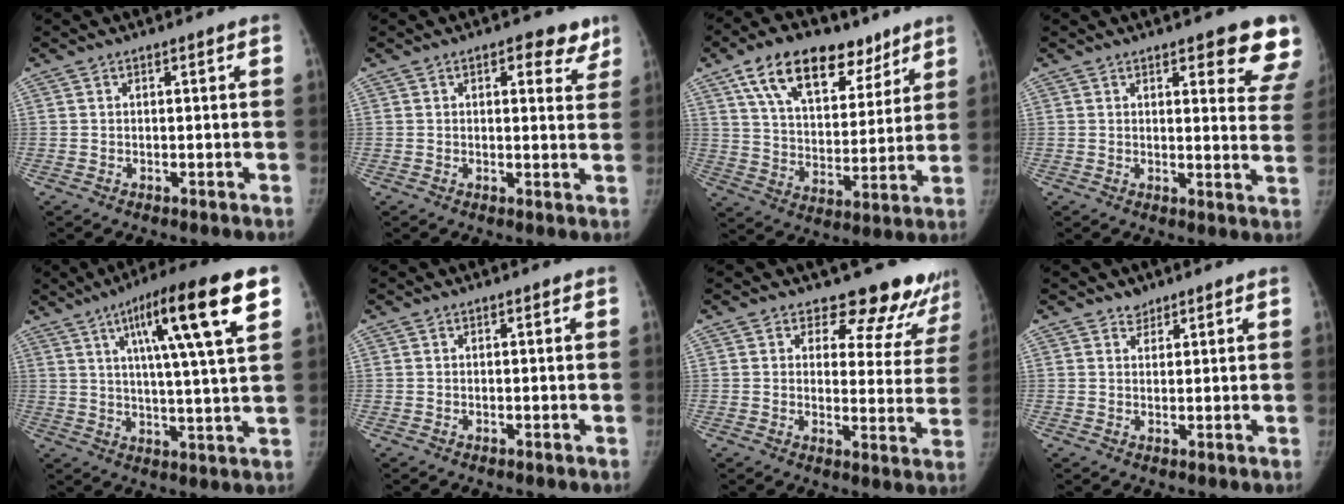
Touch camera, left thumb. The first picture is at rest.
{"total": 6.0, "force": [3.5, 3.2, 3.7], "torque": [-0.008, -0.012, 0.038]}
{"total": 19.5, "force": [11.8, 10.6, 11.3], "torque": [-0.143, -0.031, 0.200]}
{"total": 11.5, "force": [7.9, 3.3, 7.7], "torque": [-0.056, -0.039, 0.078]}
{"total": 17.4, "force": [7.6, 2.0, 15.5], "torque": [-0.237, -0.013, 0.112]}
{"total": 0.0}
{"total": 13.0, "force": [11.8, 5.1, 1.7], "torque": [0.042, -0.092, 0.120]}
{"total": 1.8, "force": [1.4, 1.1, 0.0], "torque": [0.018, -0.010, 0.018]}